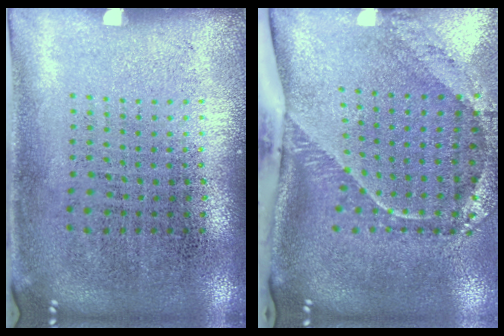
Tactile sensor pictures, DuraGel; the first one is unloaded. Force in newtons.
{"total": 2.7, "press": 1.8, "slide": 2.0}